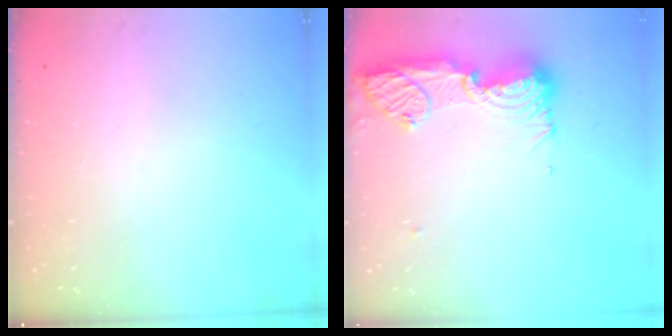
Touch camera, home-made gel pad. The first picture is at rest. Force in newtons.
{"total": 17.6, "press": 16.5, "slide": 6.2}